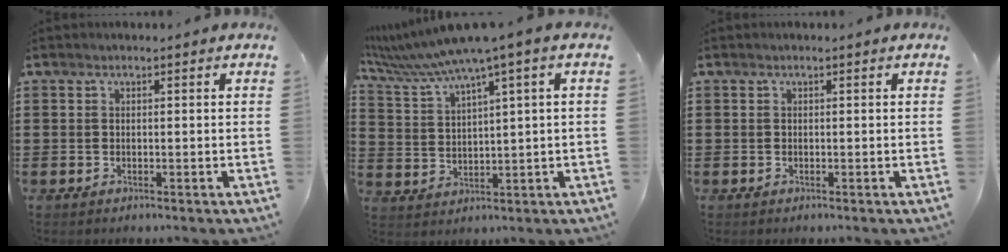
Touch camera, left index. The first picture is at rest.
{"total": 6.1, "force": [4.4, -0.4, 4.3], "torque": [-0.109, -0.033, 0.070]}
{"total": 0.0}